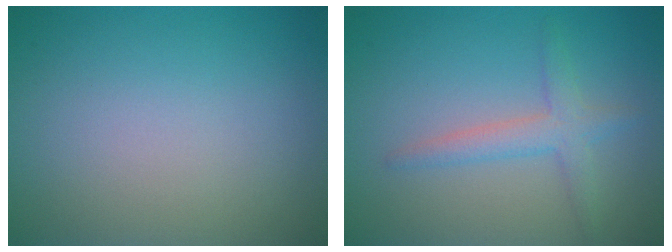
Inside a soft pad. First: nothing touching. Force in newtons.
{"total": 2.5, "press": 2.5, "slide": 0.1}